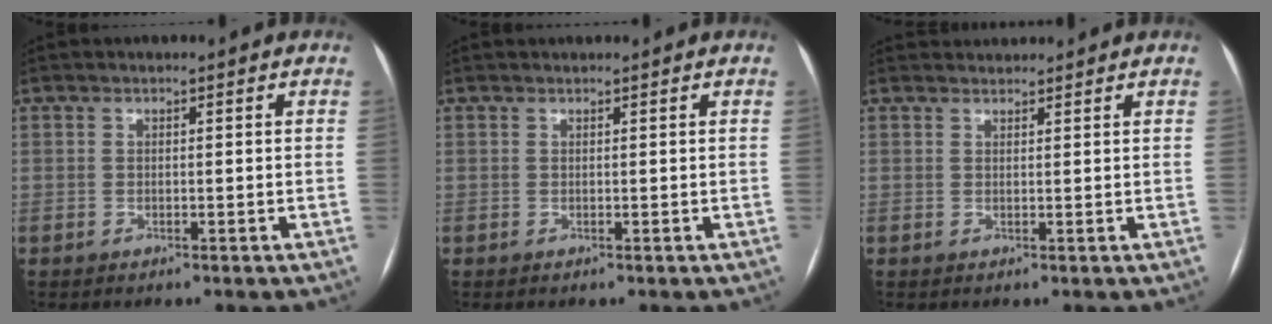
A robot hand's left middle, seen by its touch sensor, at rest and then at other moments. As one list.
[{"total": 0.8, "force": [0.8, 0.1, 0.1], "torque": [-0.004, 0.018, 0.018]}, {"total": 2.3, "force": [2.3, 0.4, -0.1], "torque": [-0.002, 0.025, 0.041]}]